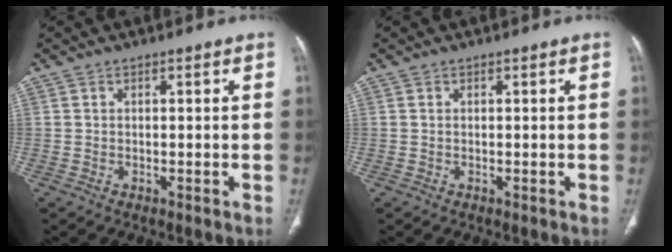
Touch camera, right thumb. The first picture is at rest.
{"total": 0.0}